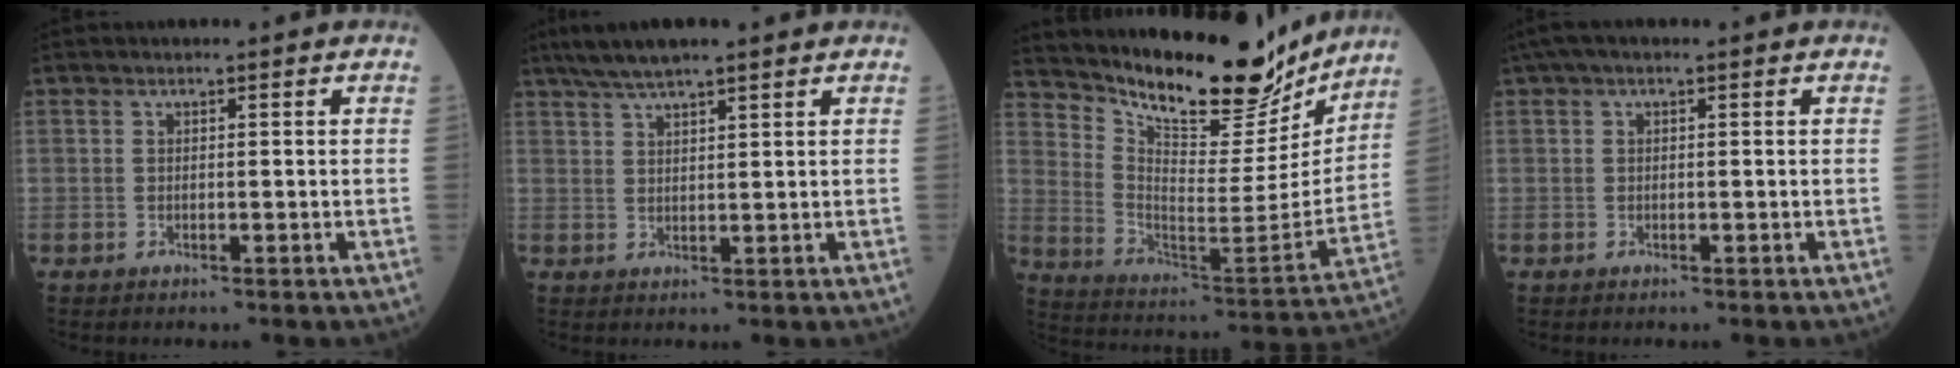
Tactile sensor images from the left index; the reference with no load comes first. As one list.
[{"total": 6.1, "force": [4.8, 0.6, 3.7], "torque": [-0.068, 0.027, 0.087]}, {"total": 20.2, "force": [17.9, 5.0, 7.9], "torque": [-0.135, -0.041, 0.275]}, {"total": 3.0, "force": [1.6, 1.0, 2.2], "torque": [-0.048, 0.029, 0.027]}]